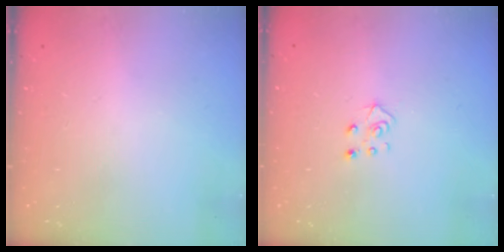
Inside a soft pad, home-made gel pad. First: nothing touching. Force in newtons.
{"total": 4.8, "press": 4.8, "slide": 0.4}